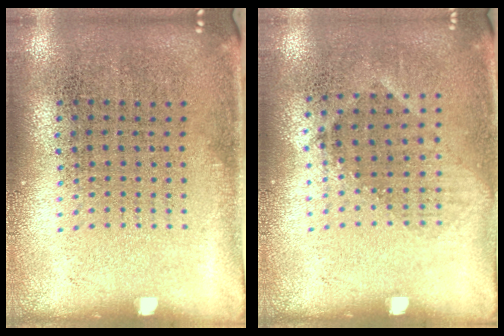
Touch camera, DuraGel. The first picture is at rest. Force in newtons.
{"total": 1.0, "press": 0.8, "slide": 0.6}